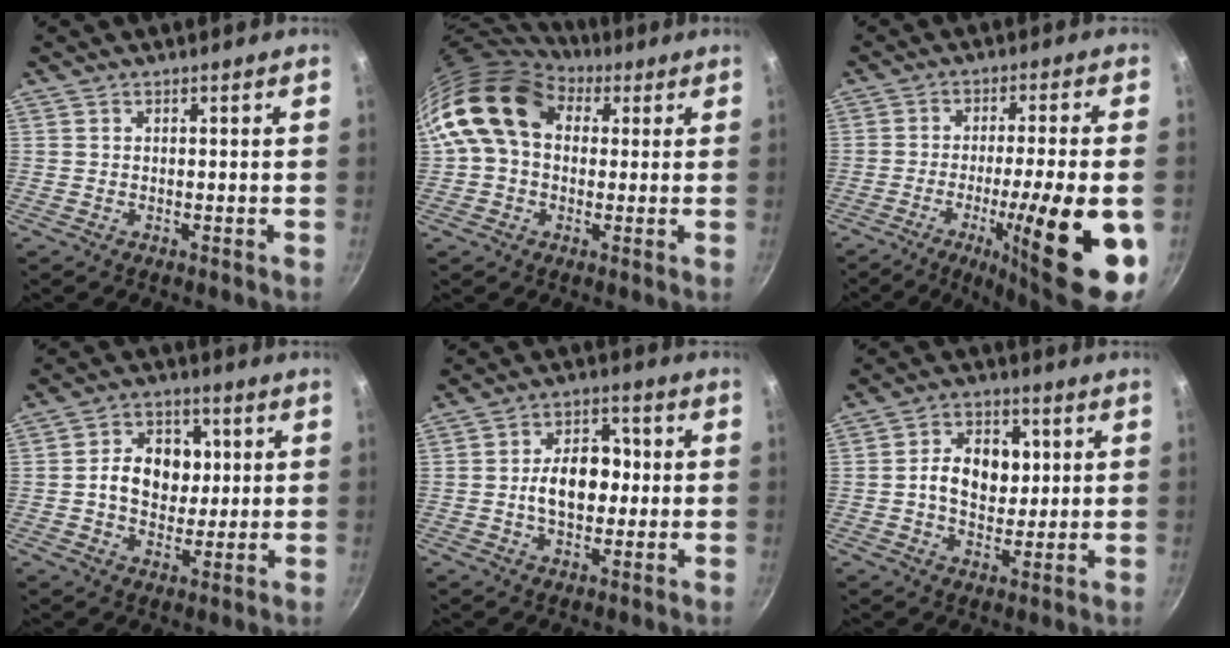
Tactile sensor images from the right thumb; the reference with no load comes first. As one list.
[{"total": 15.3, "force": [4.2, 11.1, 9.7], "torque": [-0.158, 0.017, 0.057]}, {"total": 19.6, "force": [-6.2, 3.5, 18.2], "torque": [-0.256, 0.014, -0.088]}, {"total": 11.2, "force": [1.1, 8.6, 7.0], "torque": [-0.076, 0.006, 0.009]}, {"total": 10.5, "force": [-0.2, 7.1, 7.8], "torque": [-0.086, 0.019, -0.012]}, {"total": 10.7, "force": [1.3, 7.7, 7.3], "torque": [-0.088, 0.004, 0.011]}]